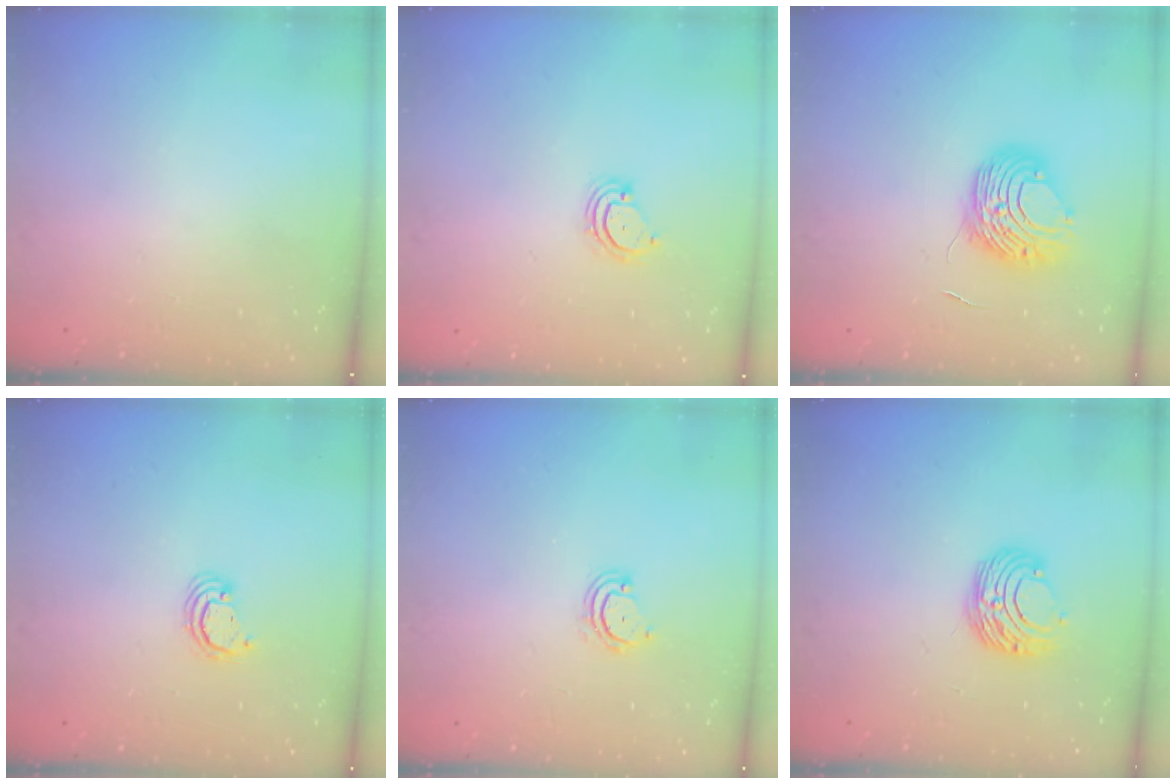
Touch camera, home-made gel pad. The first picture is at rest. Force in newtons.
{"total": 3.3, "press": 3.2, "slide": 0.7}
{"total": 8.7, "press": 8.7, "slide": 0.4}
{"total": 2.4, "press": 2.4, "slide": 0.3}
{"total": 4.0, "press": 4.0, "slide": 0.3}
{"total": 9.0, "press": 9.0, "slide": 0.4}